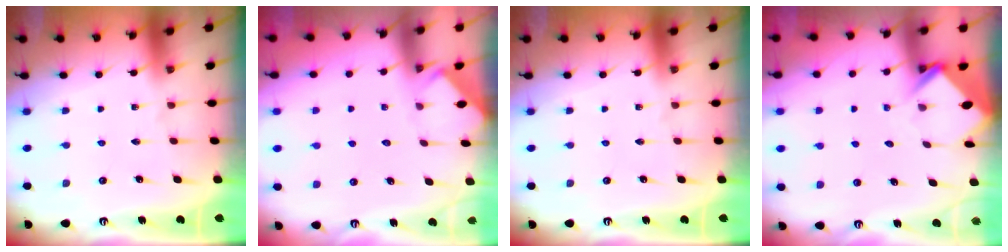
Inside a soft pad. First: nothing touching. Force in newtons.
{"total": 2.7, "press": 2.6, "slide": 0.4}
{"total": 0.0}
{"total": 3.8, "press": 3.8, "slide": 0.2}